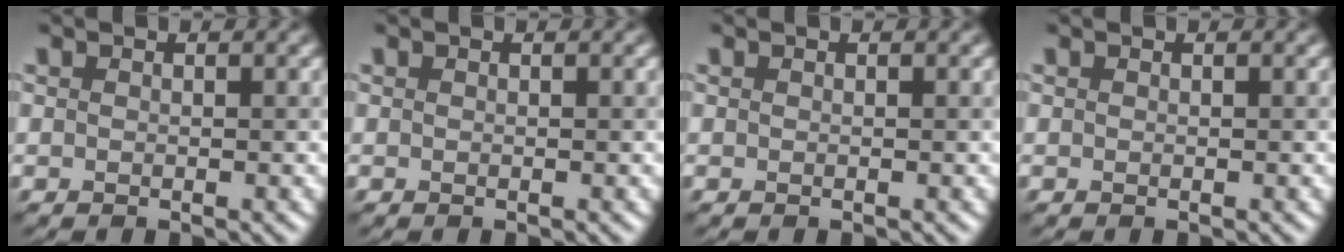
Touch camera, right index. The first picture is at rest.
{"total": 0.0}
{"total": 0.0}
{"total": 0.0}